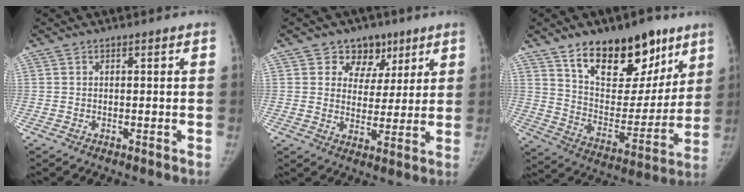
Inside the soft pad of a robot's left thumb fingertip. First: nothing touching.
{"total": 8.3, "force": [4.7, 6.6, 1.7], "torque": [0.017, -0.019, 0.072]}
{"total": 21.6, "force": [13.5, 11.5, 12.3], "torque": [-0.129, -0.070, 0.221]}